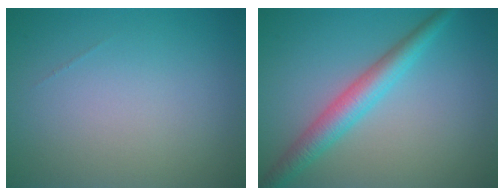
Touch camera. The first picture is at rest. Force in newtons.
{"total": 3.9, "press": 3.9, "slide": 0.1}